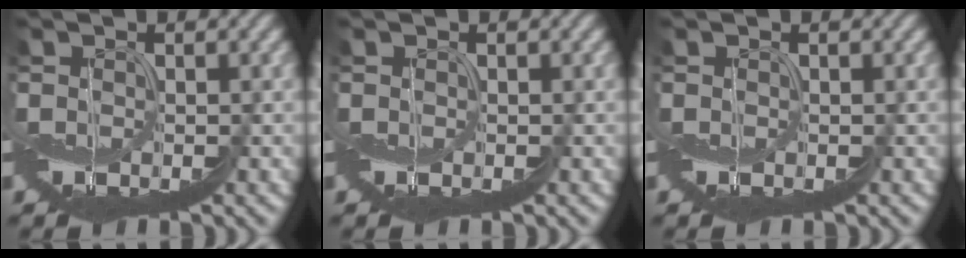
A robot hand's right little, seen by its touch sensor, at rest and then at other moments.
{"total": 0.0}
{"total": 0.0}